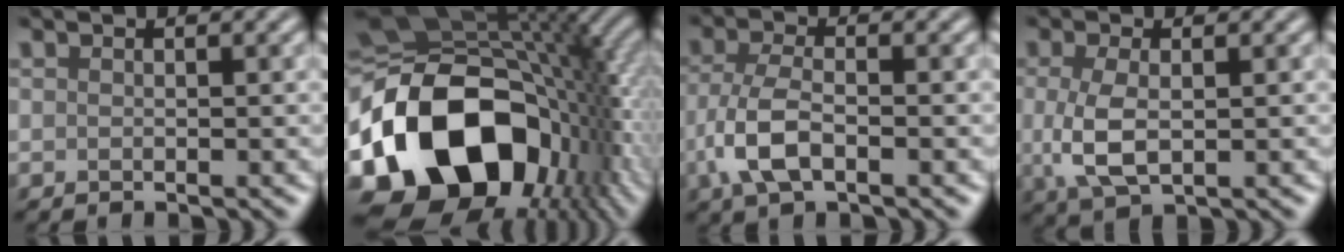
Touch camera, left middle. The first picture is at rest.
{"total": 18.0, "force": [-4.2, 12.3, 12.5], "torque": [-0.242, -0.020, -0.061]}
{"total": 4.5, "force": [-1.7, 2.1, 3.6], "torque": [-0.083, 0.002, -0.039]}
{"total": 4.2, "force": [-0.1, 2.1, 3.6], "torque": [-0.093, -0.005, 0.001]}